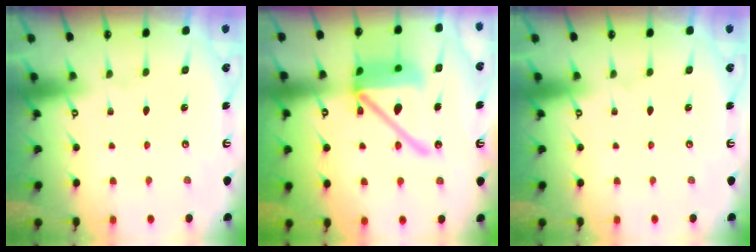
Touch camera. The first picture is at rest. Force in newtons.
{"total": 18.1, "press": 17.9, "slide": 2.6}
{"total": 0.0}